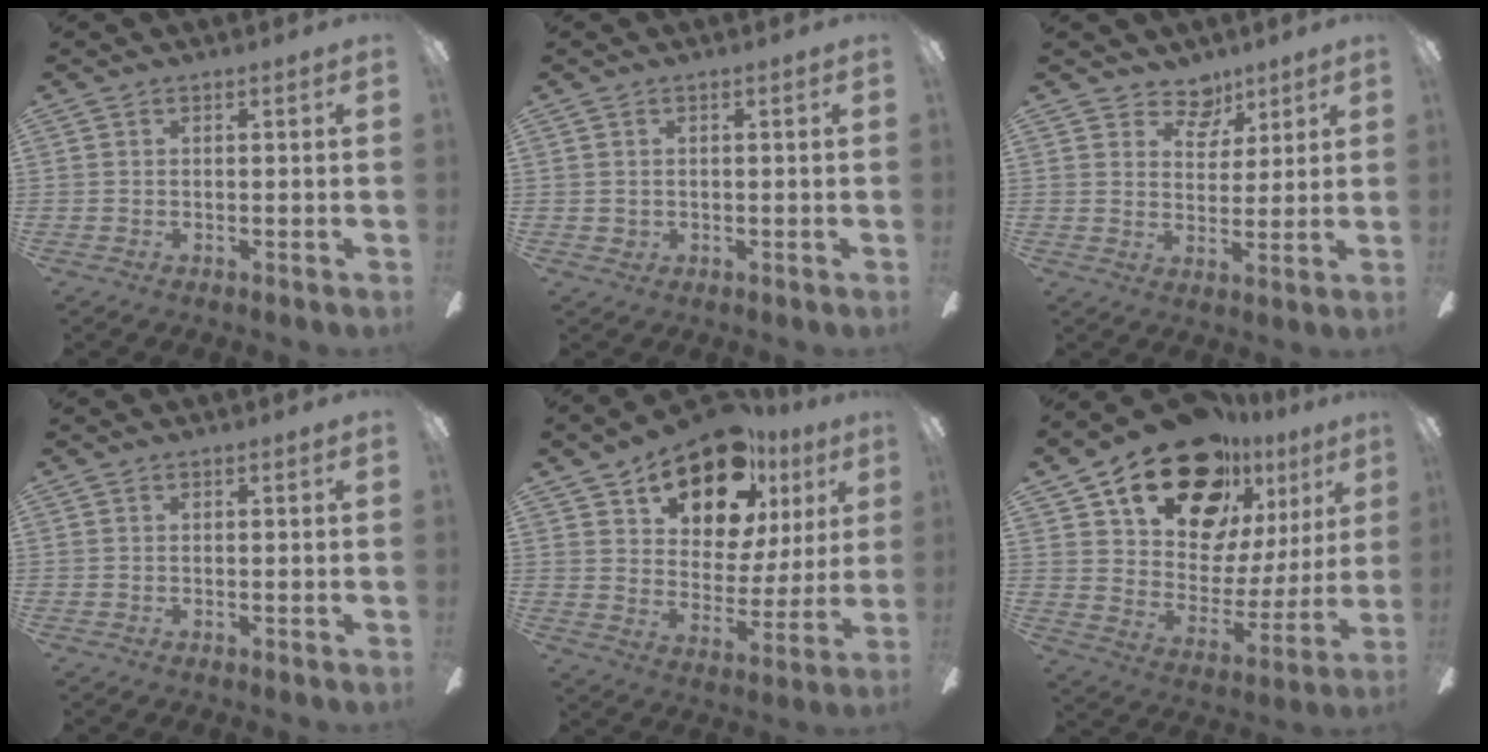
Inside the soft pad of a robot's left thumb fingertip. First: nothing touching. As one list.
[{"total": 1.1, "force": [0.2, 1.1, 0.2], "torque": [-0.004, 0.005, 0.003]}, {"total": 7.0, "force": [5.1, 4.4, 2.0], "torque": [-0.019, -0.030, 0.091]}, {"total": 0.0}, {"total": 18.0, "force": [12.5, 9.5, 8.9], "torque": [-0.150, -0.072, 0.220]}, {"total": 22.9, "force": [15.4, 12.6, 11.2], "torque": [-0.188, -0.089, 0.283]}]